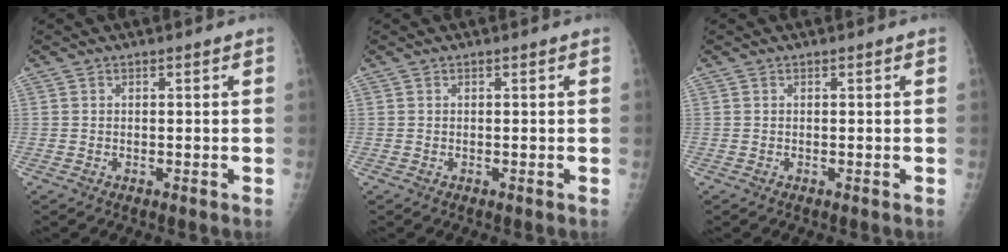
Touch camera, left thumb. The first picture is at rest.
{"total": 0.0}
{"total": 0.0}